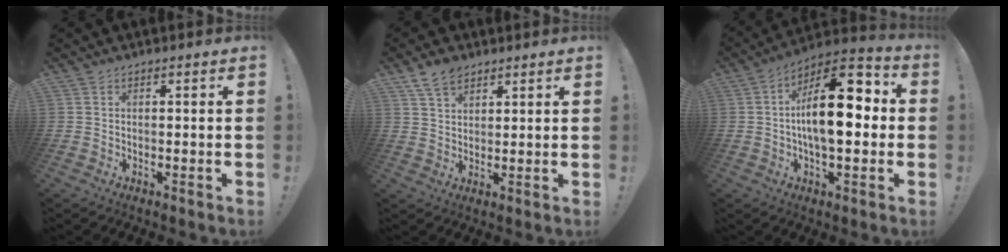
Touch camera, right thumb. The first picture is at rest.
{"total": 6.5, "force": [4.5, 3.7, 2.9], "torque": [-0.051, -0.015, 0.084]}
{"total": 18.7, "force": [0.2, 8.6, 16.6], "torque": [-0.265, 0.009, -0.005]}